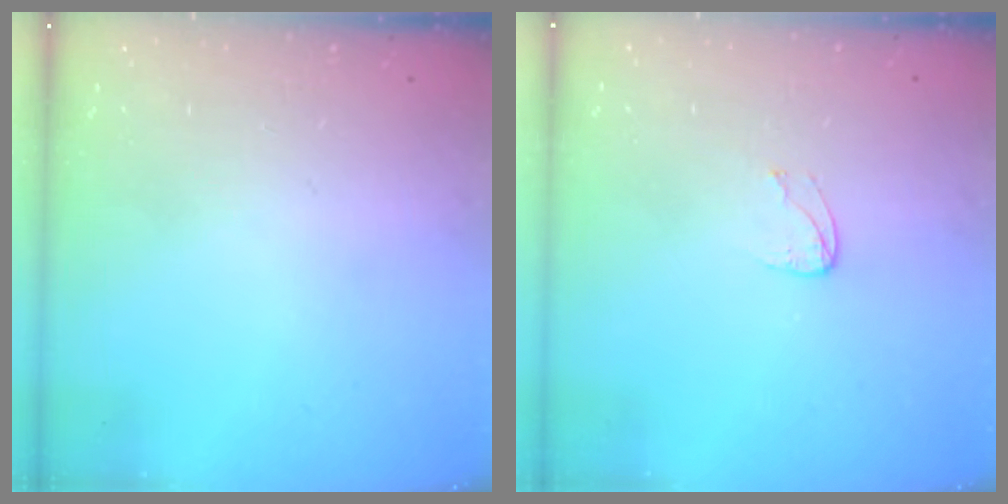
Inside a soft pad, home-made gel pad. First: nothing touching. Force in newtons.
{"total": 3.5, "press": 3.5, "slide": 0.4}